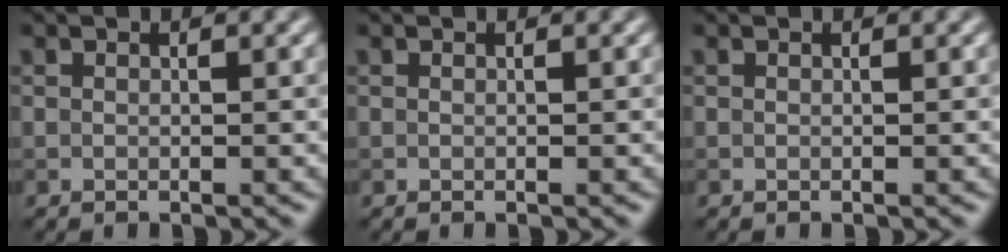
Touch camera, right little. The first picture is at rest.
{"total": 0.0}
{"total": 0.0}